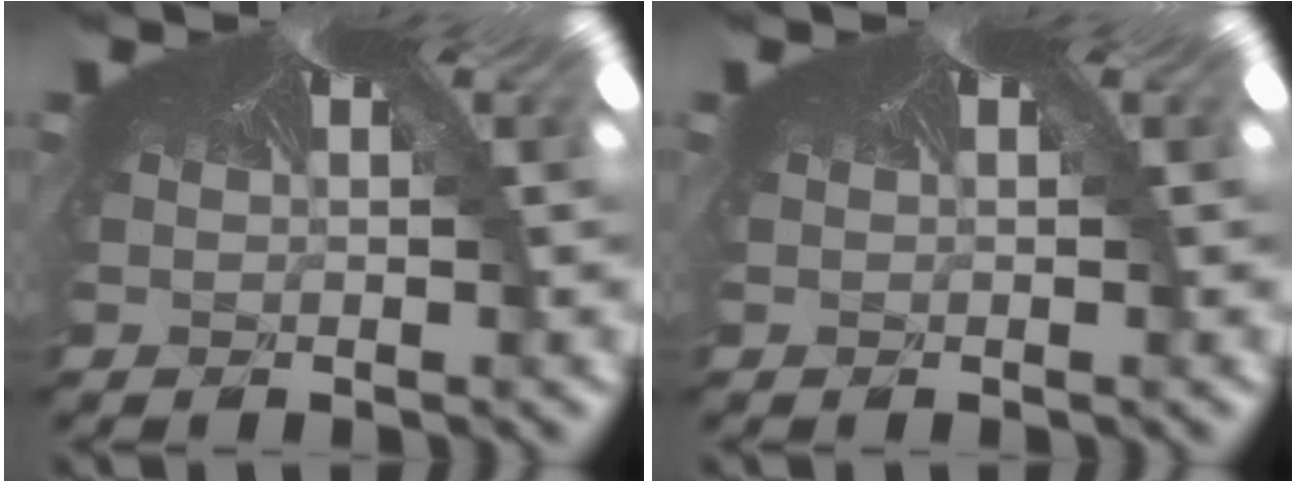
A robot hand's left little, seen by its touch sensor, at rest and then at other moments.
{"total": 0.0}